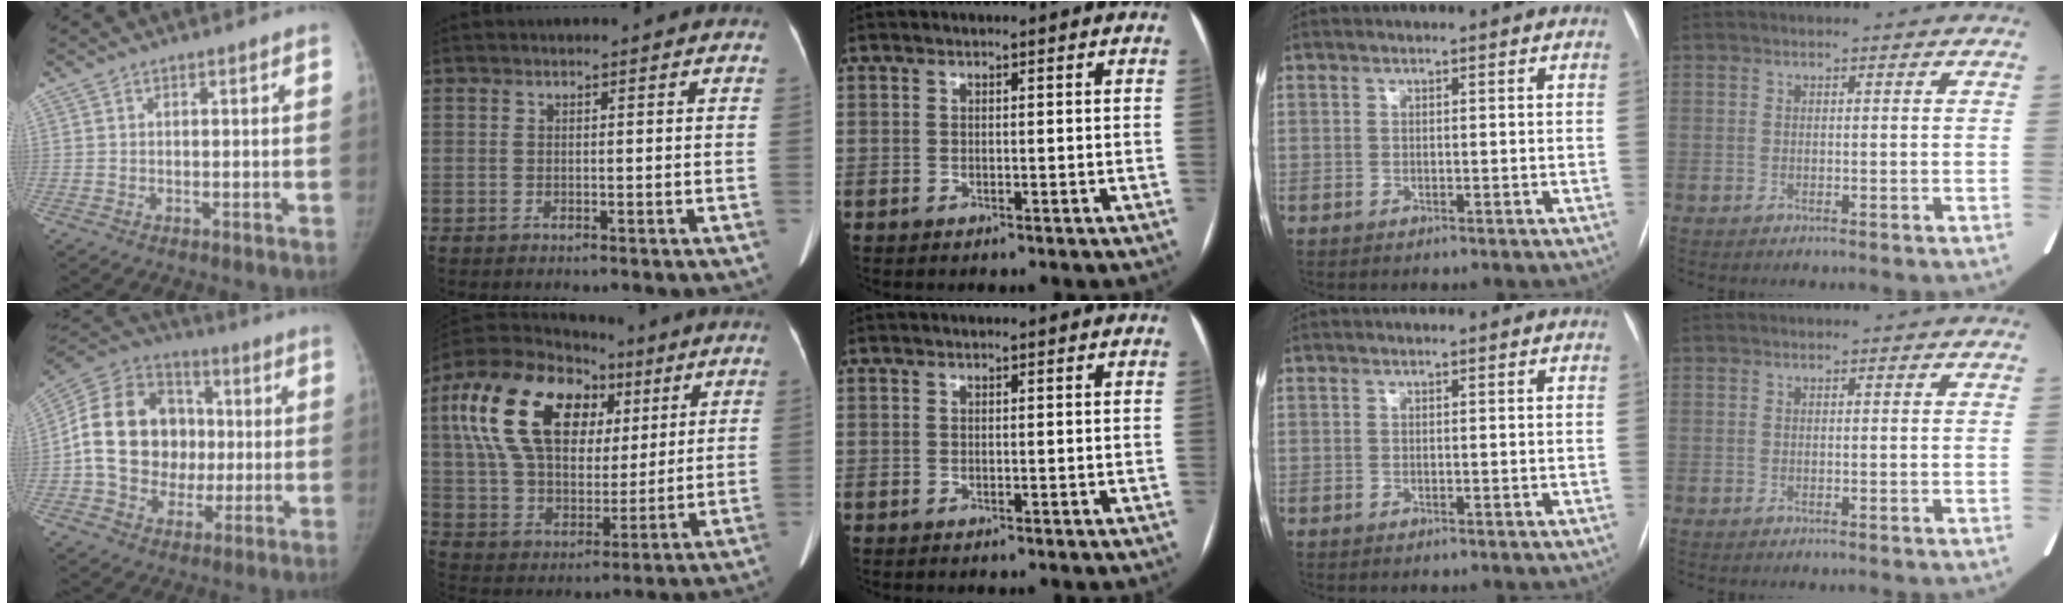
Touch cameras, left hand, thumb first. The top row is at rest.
{"thumb": {"total": 19.4, "force": [0.2, 16.0, 11.0], "torque": [-0.170, 0.031, 0.007]}, "index": {"total": 19.4, "force": [7.3, 12.0, 13.3], "torque": [-0.286, 0.048, 0.129]}}